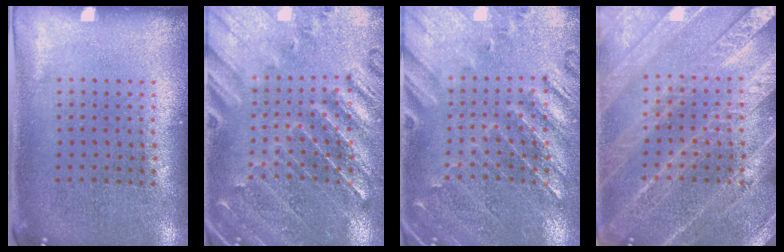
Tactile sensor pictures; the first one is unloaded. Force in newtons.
{"total": 1.1, "press": 1.1, "slide": 0.3}
{"total": 0.6, "press": 0.5, "slide": 0.4}
{"total": 3.4, "press": 3.4, "slide": 0.4}